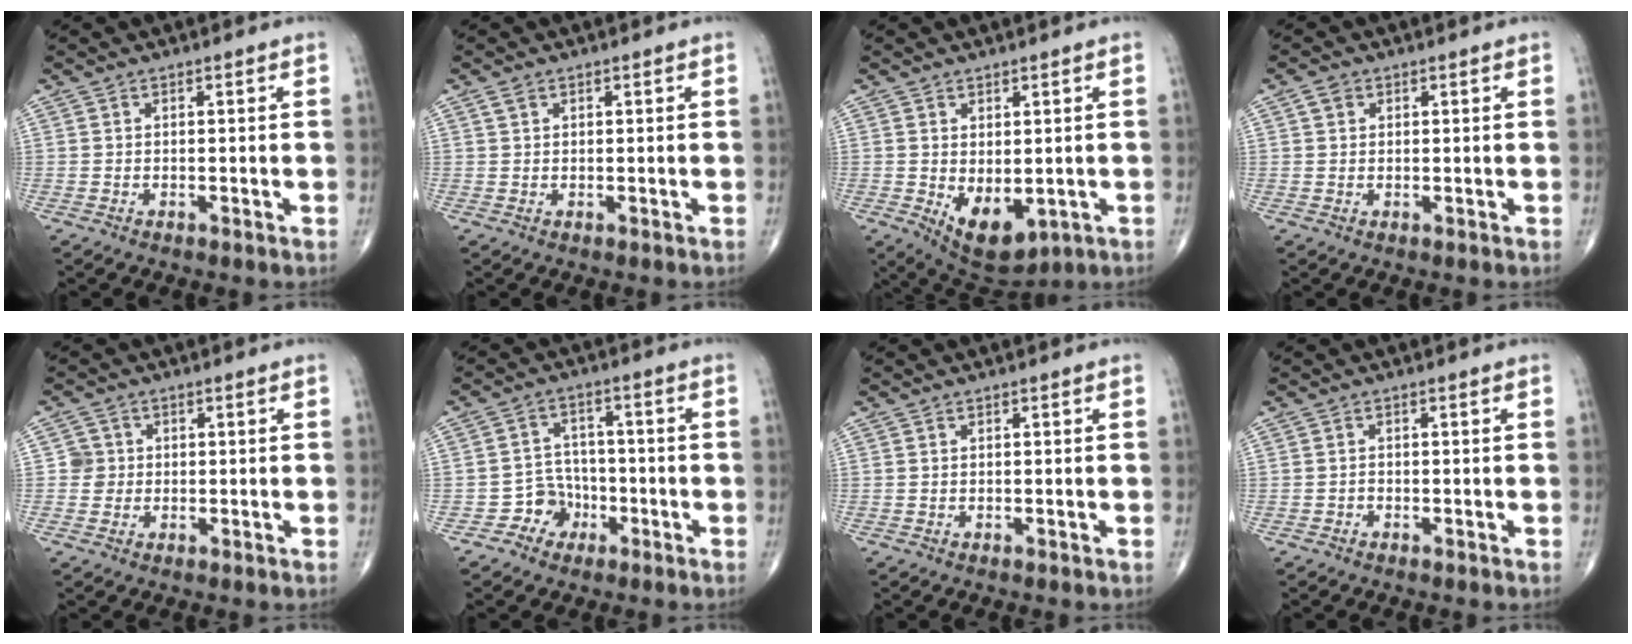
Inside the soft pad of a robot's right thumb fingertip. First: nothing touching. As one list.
[{"total": 1.2, "force": [0.7, 0.8, 0.6], "torque": [-0.010, 0.005, 0.012]}, {"total": 8.8, "force": [-1.8, 4.9, 7.1], "torque": [-0.093, -0.009, -0.004]}, {"total": 2.0, "force": [0.8, 1.6, 0.9], "torque": [-0.009, 0.002, 0.010]}, {"total": 2.8, "force": [0.2, 2.8, 0.1], "torque": [0.022, 0.007, -0.002]}, {"total": 5.2, "force": [-2.6, 4.5, 0.7], "torque": [0.026, 0.026, -0.047]}, {"total": 0.0}, {"total": 0.6, "force": [-0.4, 0.4, 0.1], "torque": [0.001, 0.001, -0.011]}]